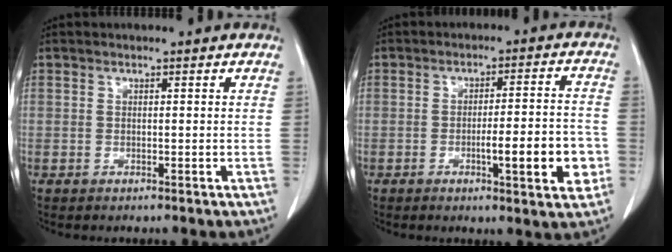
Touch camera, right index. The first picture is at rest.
{"total": 9.3, "force": [-2.8, 1.3, 8.8], "torque": [-0.122, 0.006, -0.035]}